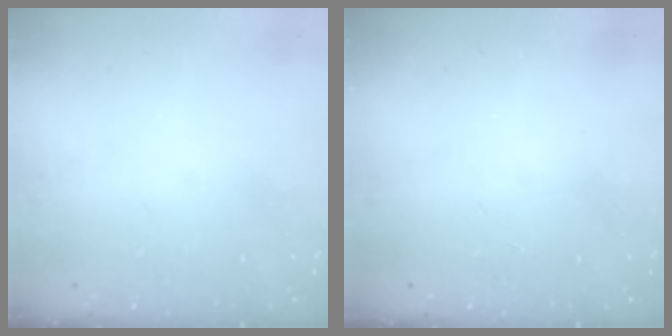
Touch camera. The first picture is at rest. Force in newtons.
{"total": 0.0}